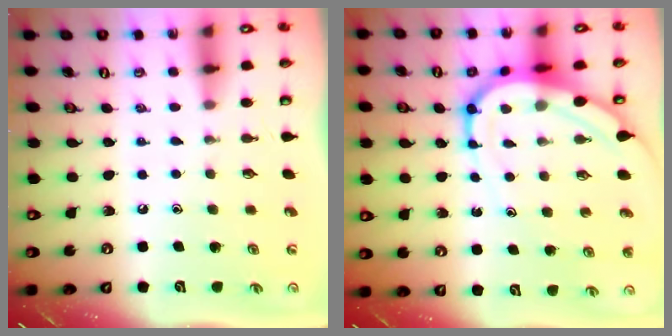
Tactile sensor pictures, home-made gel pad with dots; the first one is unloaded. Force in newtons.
{"total": 11.5, "press": 11.4, "slide": 1.3}